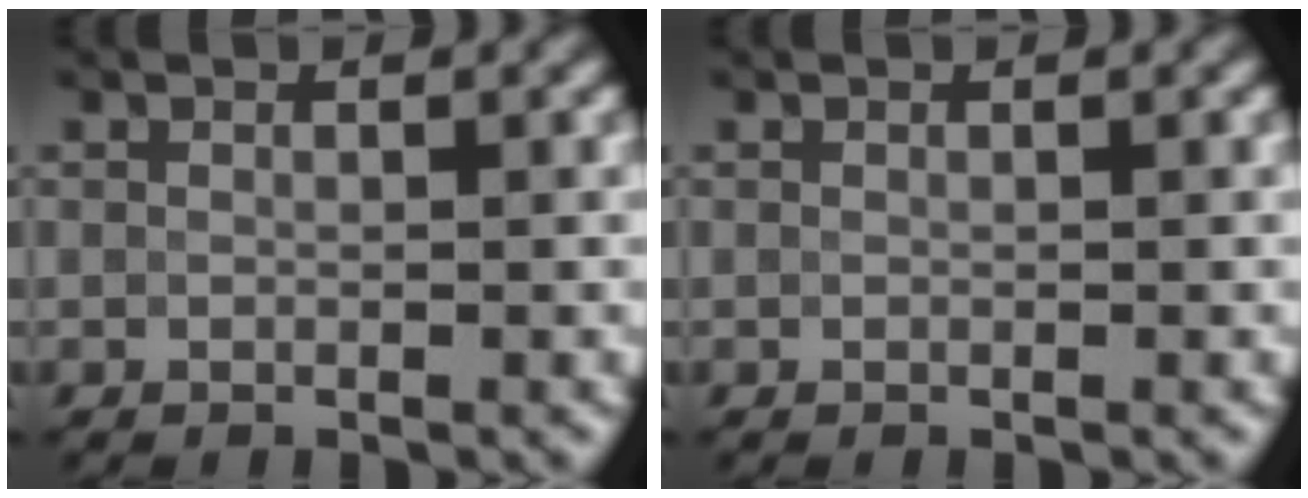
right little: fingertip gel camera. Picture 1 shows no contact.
{"total": 0.0}